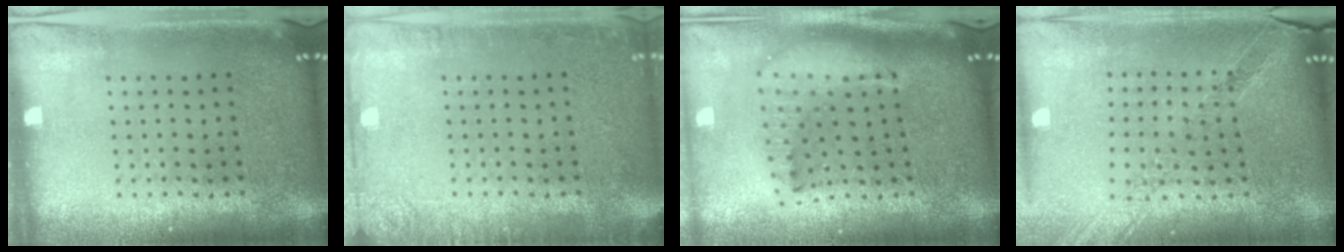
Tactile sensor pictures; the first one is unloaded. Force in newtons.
{"total": 2.0, "press": 2.0, "slide": 0.3}
{"total": 1.9, "press": 1.5, "slide": 1.1}
{"total": 1.1, "press": 1.1, "slide": 0.2}